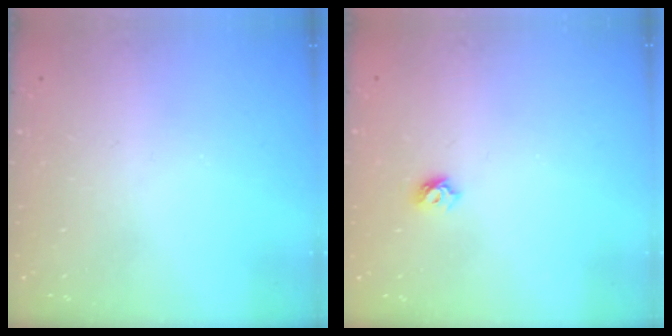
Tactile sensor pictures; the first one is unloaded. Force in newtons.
{"total": 5.5, "press": 5.5, "slide": 0.7}